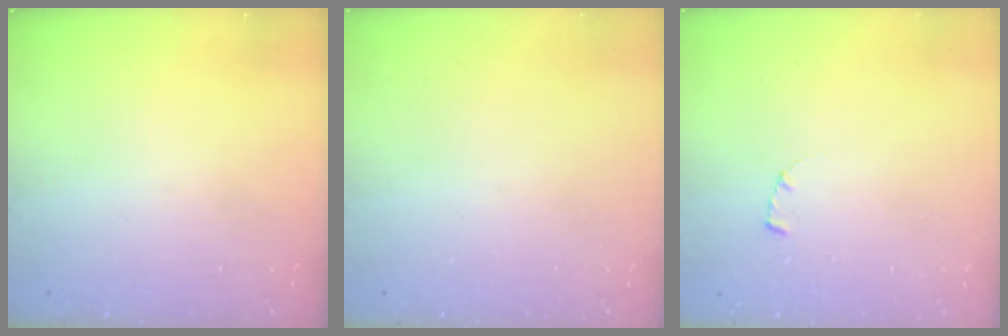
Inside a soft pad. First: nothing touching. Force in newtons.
{"total": 0.0}
{"total": 1.7, "press": 1.7, "slide": 0.2}